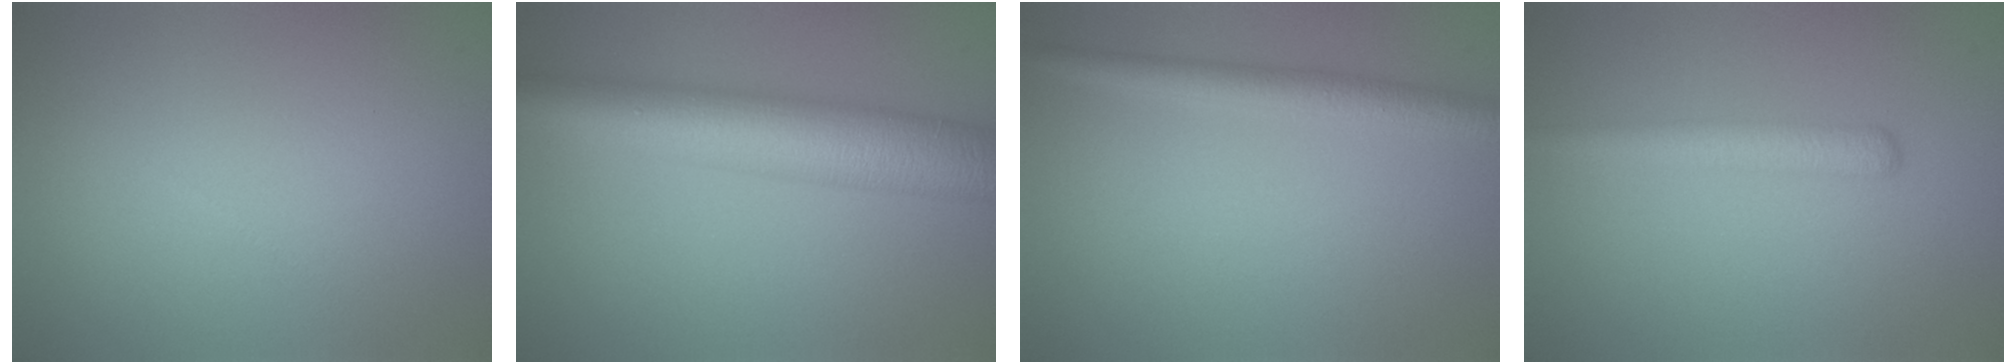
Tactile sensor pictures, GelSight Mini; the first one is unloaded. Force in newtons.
{"total": 9.6, "press": 9.6, "slide": 0.1}
{"total": 2.9, "press": 2.9, "slide": 0.1}
{"total": 2.5, "press": 2.5, "slide": 0.1}